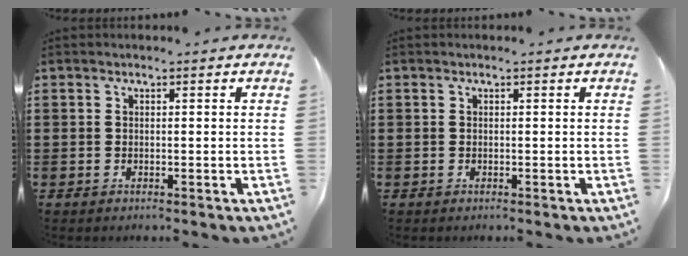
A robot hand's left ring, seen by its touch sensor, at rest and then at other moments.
{"total": 0.0}